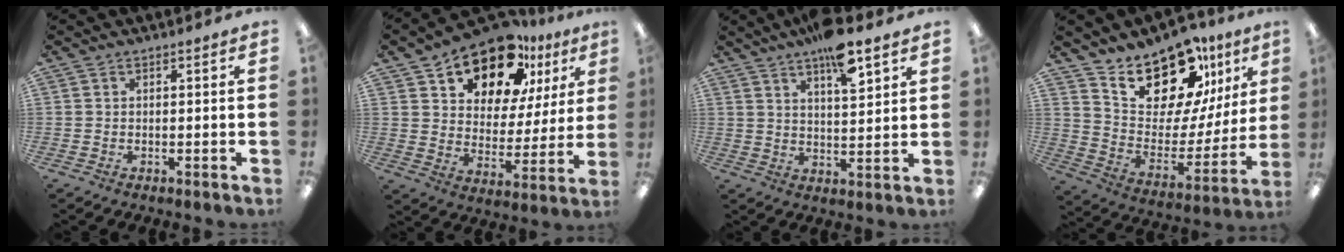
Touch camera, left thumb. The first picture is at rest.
{"total": 16.7, "force": [12.8, 8.1, 7.0], "torque": [-0.121, -0.086, 0.228]}
{"total": 9.6, "force": [7.0, 2.4, 6.1], "torque": [-0.096, -0.038, 0.119]}
{"total": 19.4, "force": [16.0, 7.9, 7.8], "torque": [-0.130, -0.124, 0.281]}